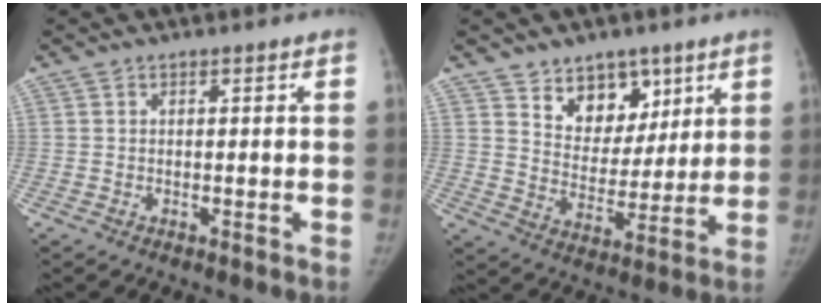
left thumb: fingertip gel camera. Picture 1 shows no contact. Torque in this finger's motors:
{"motor_torque": [0.68, 0.12, -0.04, -0.06, 0.00]}